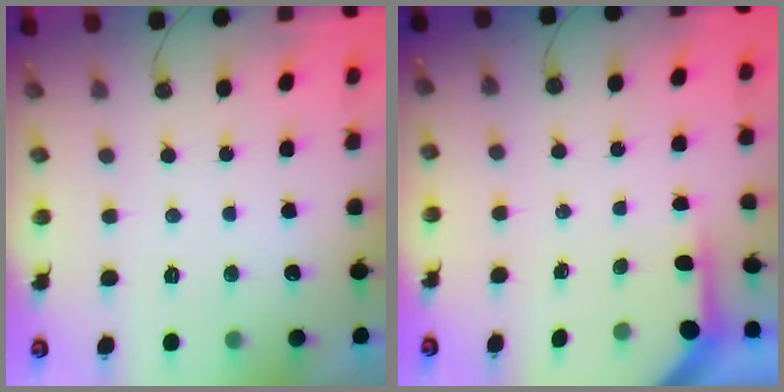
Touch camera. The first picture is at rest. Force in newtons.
{"total": 3.5, "press": 3.5, "slide": 0.3}